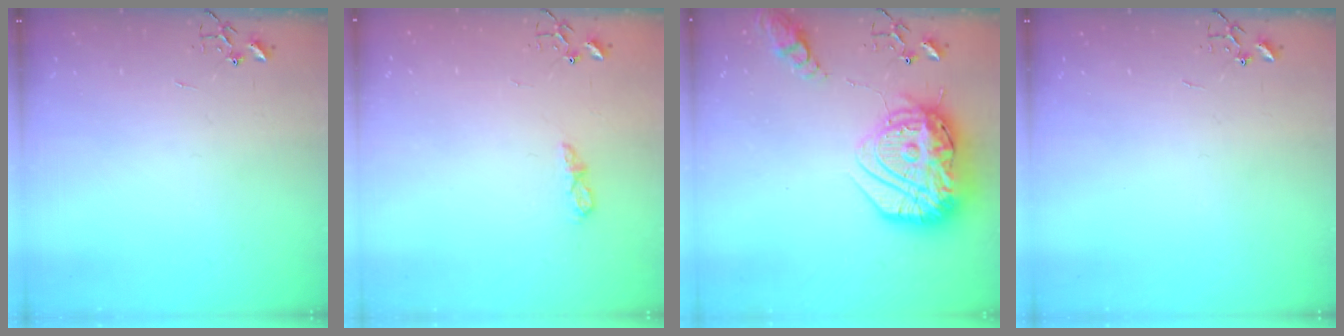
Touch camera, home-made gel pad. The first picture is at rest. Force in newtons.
{"total": 6.3, "press": 6.2, "slide": 0.6}
{"total": 27.0, "press": 26.8, "slide": 2.8}
{"total": 0.0}